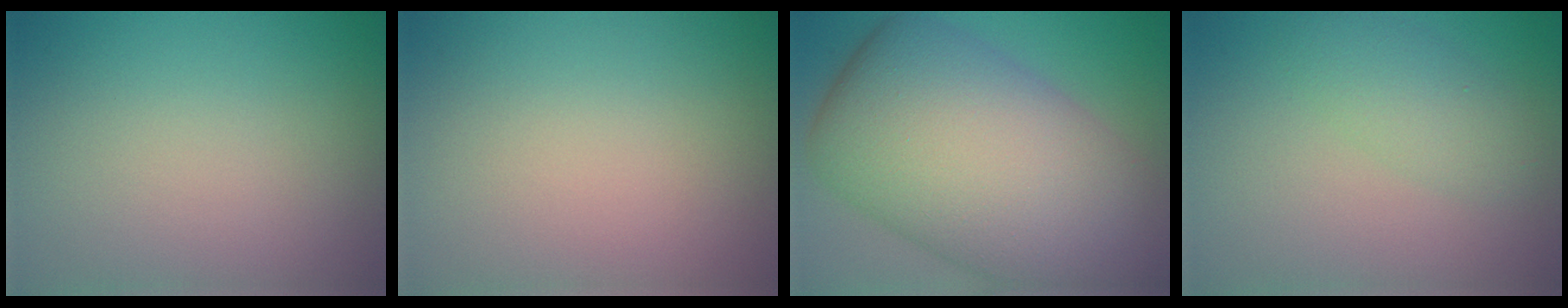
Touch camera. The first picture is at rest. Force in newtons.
{"total": 0.0}
{"total": 16.5, "press": 16.4, "slide": 0.7}
{"total": 2.7, "press": 2.7, "slide": 0.1}